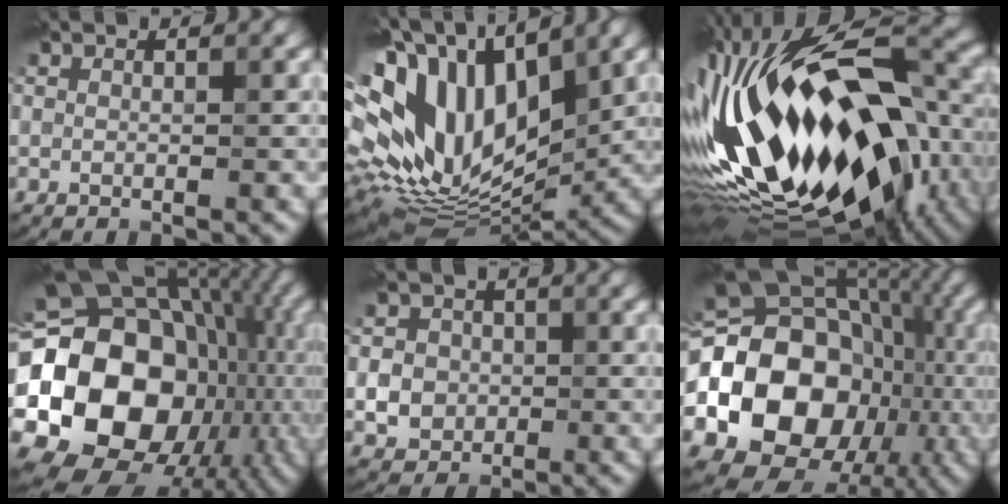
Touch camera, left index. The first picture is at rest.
{"total": 16.8, "force": [4.5, 9.8, 12.8], "torque": [-0.267, 0.010, 0.096]}
{"total": 20.3, "force": [-3.1, 10.3, 17.2], "torque": [-0.328, -0.022, -0.050]}
{"total": 23.5, "force": [-1.5, 19.5, 12.9], "torque": [-0.242, -0.015, -0.054]}
{"total": 4.0, "force": [-0.3, 3.7, 1.4], "torque": [-0.015, 0.011, -0.019]}
{"total": 19.0, "force": [-3.0, 15.4, 10.8], "torque": [-0.194, -0.019, -0.057]}